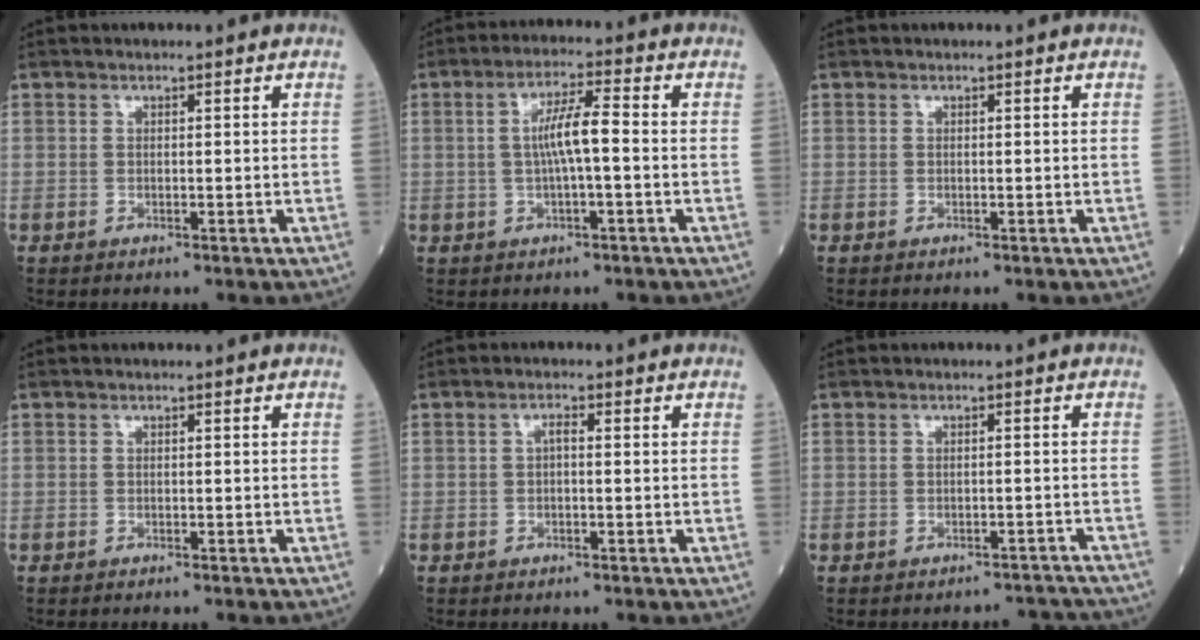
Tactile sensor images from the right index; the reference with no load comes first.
{"total": 5.7, "force": [-0.1, 0.5, 5.7], "torque": [-0.104, 0.012, -0.002]}
{"total": 0.0}
{"total": 0.7, "force": [-0.6, 0.1, 0.3], "torque": [-0.001, -0.001, -0.009]}
{"total": 1.2, "force": [-0.1, 0.3, 1.1], "torque": [-0.019, 0.003, -0.003]}
{"total": 4.1, "force": [-4.0, 0.7, -0.5], "torque": [0.018, 0.008, -0.042]}